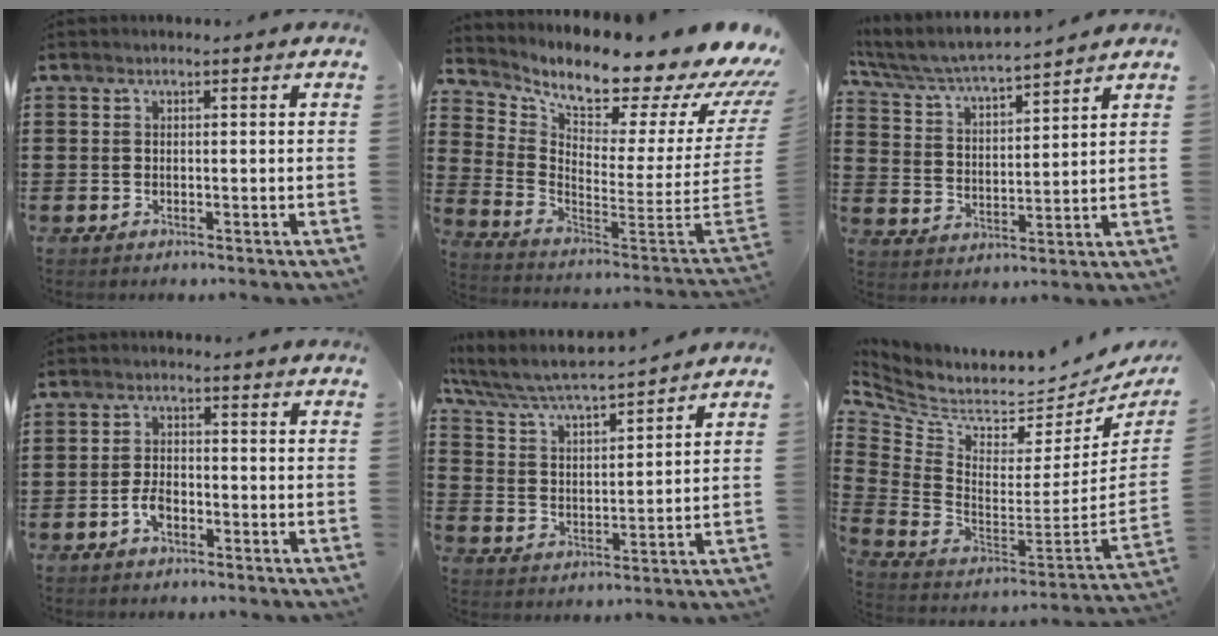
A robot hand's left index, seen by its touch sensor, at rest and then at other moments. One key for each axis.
{"total": 9.2, "fx": 7.5, "fy": 0.9, "fz": 5.2, "tx": -0.108, "ty": -0.087, "tz": 0.113}
{"total": 5.6, "fx": 5.3, "fy": 0.1, "fz": 1.9, "tx": -0.062, "ty": -0.036, "tz": 0.086}
{"total": 3.2, "fx": -1.5, "fy": 1.5, "fz": 2.3, "tx": -0.057, "ty": -0.001, "tz": -0.032}
{"total": 6.2, "fx": 5.7, "fy": 0.2, "fz": 2.3, "tx": -0.069, "ty": -0.038, "tz": 0.094}
{"total": 4.3, "fx": 3.6, "fy": 1.1, "fz": 2.0, "tx": -0.068, "ty": -0.057, "tz": 0.057}